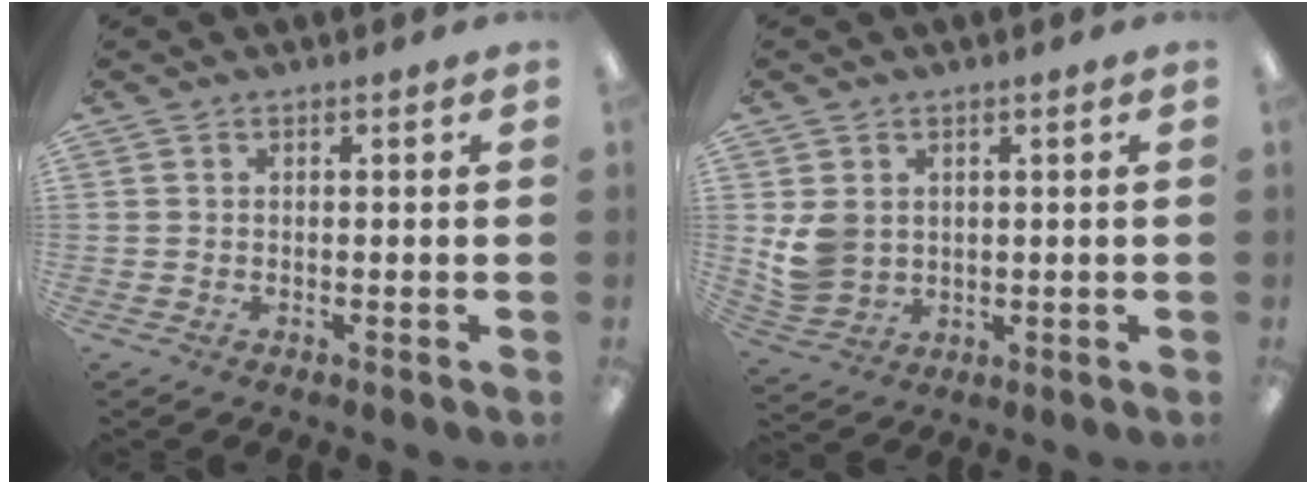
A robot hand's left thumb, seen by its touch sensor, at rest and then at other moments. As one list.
[{"total": 6.3, "force": [1.6, 5.3, 3.0], "torque": [-0.061, 0.003, 0.036]}]